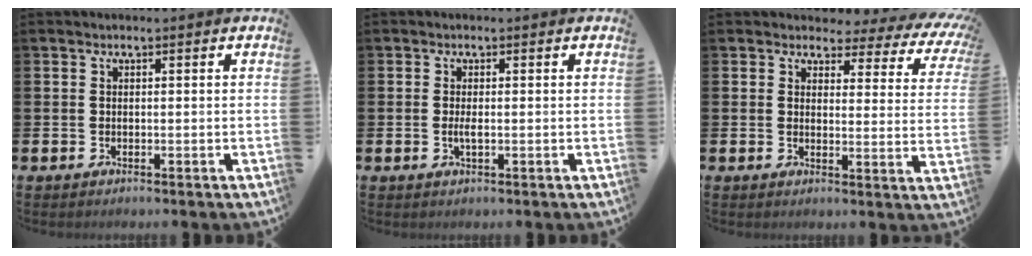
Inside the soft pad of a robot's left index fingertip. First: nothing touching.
{"total": 1.4, "force": [-0.2, 0.4, 1.3], "torque": [-0.025, -0.001, -0.003]}
{"total": 2.7, "force": [2.0, 1.7, 0.8], "torque": [-0.020, -0.025, 0.025]}